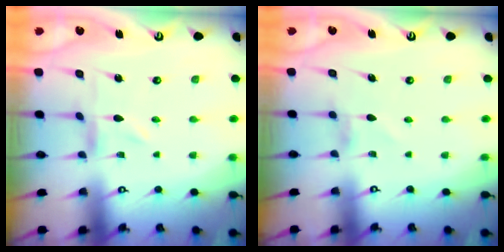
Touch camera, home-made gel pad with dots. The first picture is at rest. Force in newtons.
{"total": 1.8, "press": 1.7, "slide": 0.2}